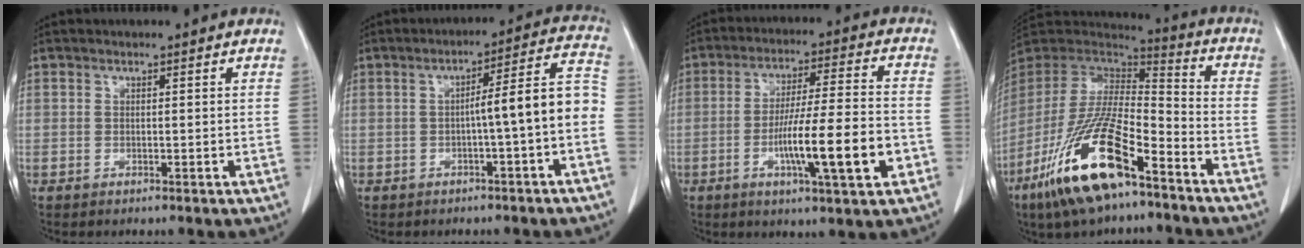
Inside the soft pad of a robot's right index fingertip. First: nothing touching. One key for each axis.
{"total": 8.4, "fx": -2.0, "fy": -0.1, "fz": 8.2, "tx": -0.107, "ty": 0.032, "tz": -0.028}
{"total": 13.4, "fx": -4.2, "fy": 0.9, "fz": 12.7, "tx": -0.217, "ty": -0.003, "tz": -0.068}
{"total": 20.1, "fx": -12.1, "fy": 4.6, "fz": 15.4, "tx": -0.320, "ty": -0.034, "tz": -0.224}